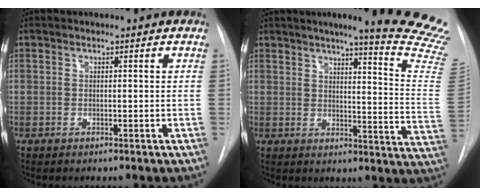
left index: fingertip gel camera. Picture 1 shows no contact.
{"total": 21.1, "force": [18.0, -0.3, 11.0], "torque": [-0.135, -0.120, 0.196]}